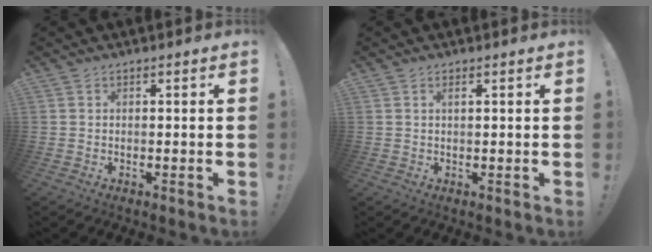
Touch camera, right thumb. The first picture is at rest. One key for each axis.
{"total": 1.0, "fx": 0.4, "fy": 0.1, "fz": 0.9, "tx": -0.018, "ty": 0.001, "tz": 0.006}